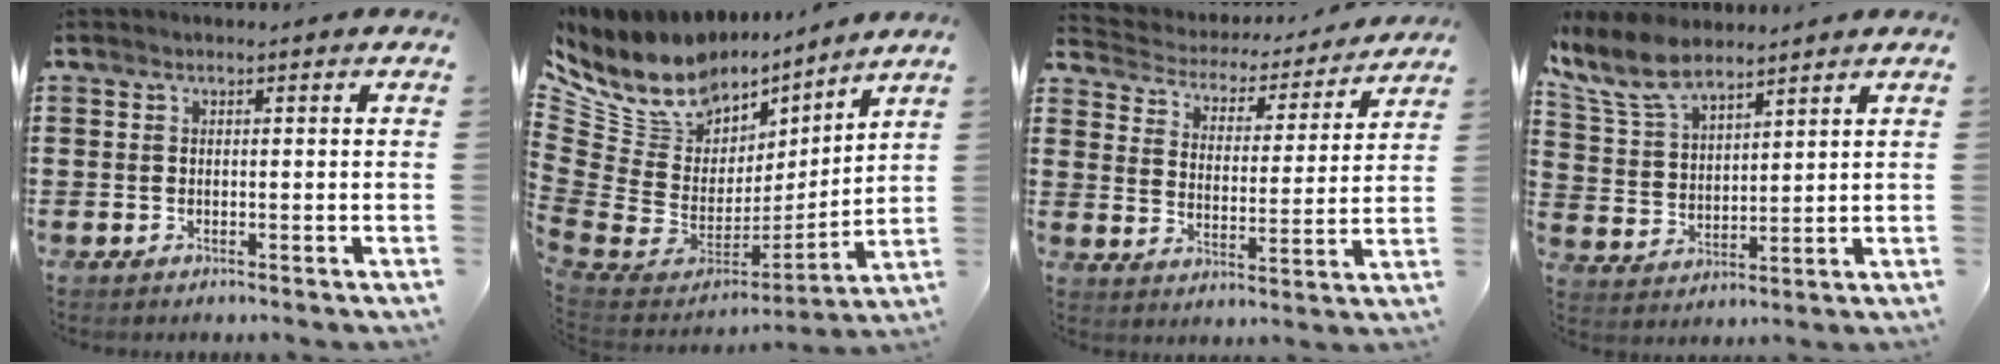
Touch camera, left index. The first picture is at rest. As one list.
[{"total": 9.7, "force": [6.7, 6.4, 2.9], "torque": [-0.108, -0.059, 0.121]}, {"total": 3.2, "force": [3.1, 0.8, 0.0], "torque": [-0.023, -0.027, 0.042]}, {"total": 8.5, "force": [7.0, 2.7, 4.0], "torque": [-0.103, -0.012, 0.131]}]